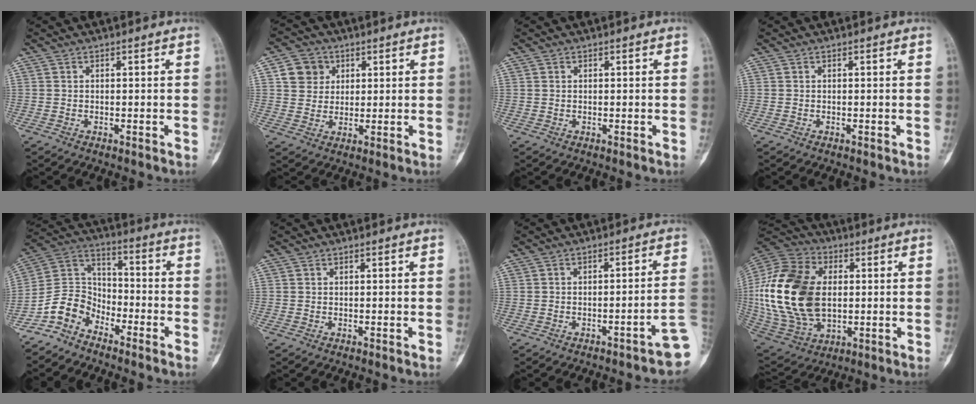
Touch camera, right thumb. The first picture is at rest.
{"total": 6.4, "force": [2.2, 5.7, 1.8], "torque": [-0.005, -0.002, 0.037]}
{"total": 0.0}
{"total": 0.0}
{"total": 9.1, "force": [-7.0, 5.3, 2.5], "torque": [-0.039, 0.076, -0.150]}
{"total": 0.0}
{"total": 2.5, "force": [-1.8, 0.2, 1.8], "torque": [-0.024, 0.020, -0.020]}
{"total": 26.0, "force": [0.9, 17.2, 19.6], "torque": [-0.405, -0.005, 0.027]}